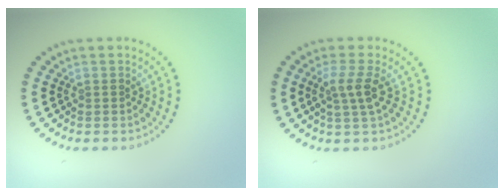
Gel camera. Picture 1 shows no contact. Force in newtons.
{"total": 2.5, "press": 2.1, "slide": 1.4}